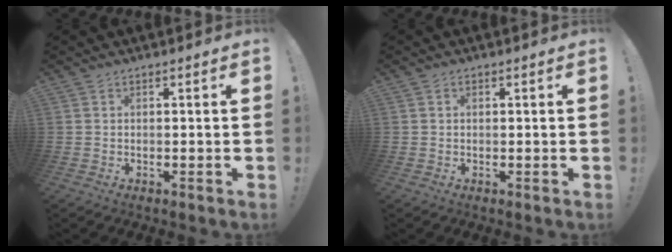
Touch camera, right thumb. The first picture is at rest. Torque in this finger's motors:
{"motor_torque": [0.00, -0.41, -0.12, 0.06, 0.00]}